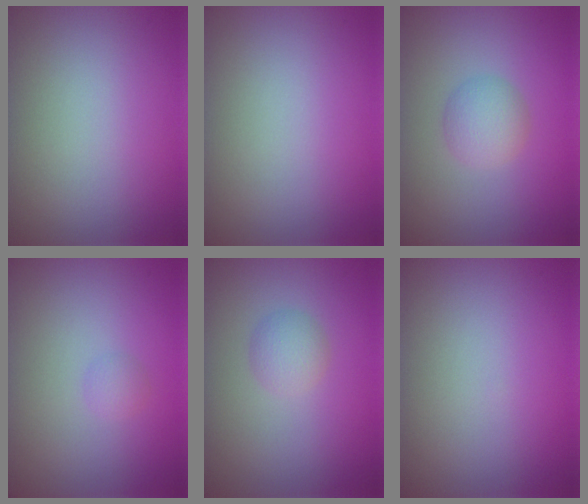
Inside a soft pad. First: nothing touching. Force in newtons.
{"total": 0.0}
{"total": 2.4, "press": 2.4, "slide": 0.1}
{"total": 0.8, "press": 0.8, "slide": 0.0}
{"total": 1.7, "press": 1.7, "slide": 0.1}
{"total": 0.0}